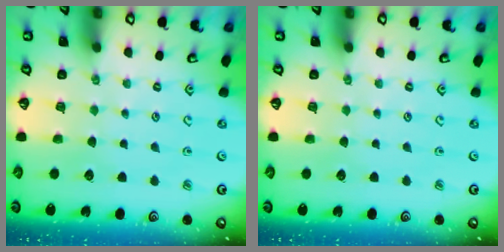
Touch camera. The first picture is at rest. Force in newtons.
{"total": 0.0}